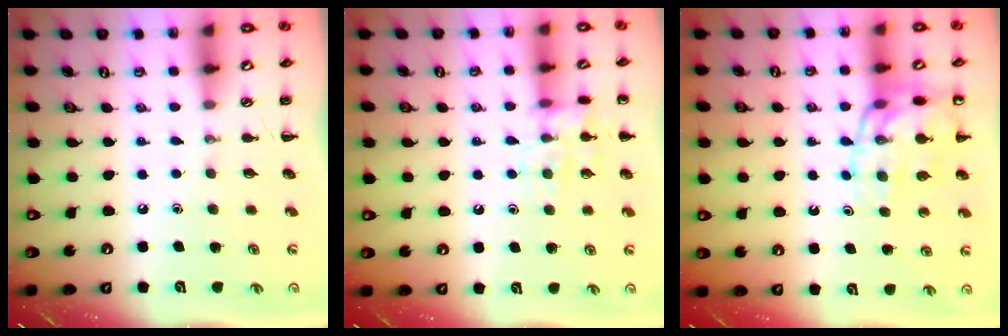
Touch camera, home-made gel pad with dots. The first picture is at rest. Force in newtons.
{"total": 11.2, "press": 11.2, "slide": 0.8}
{"total": 14.3, "press": 14.2, "slide": 2.3}